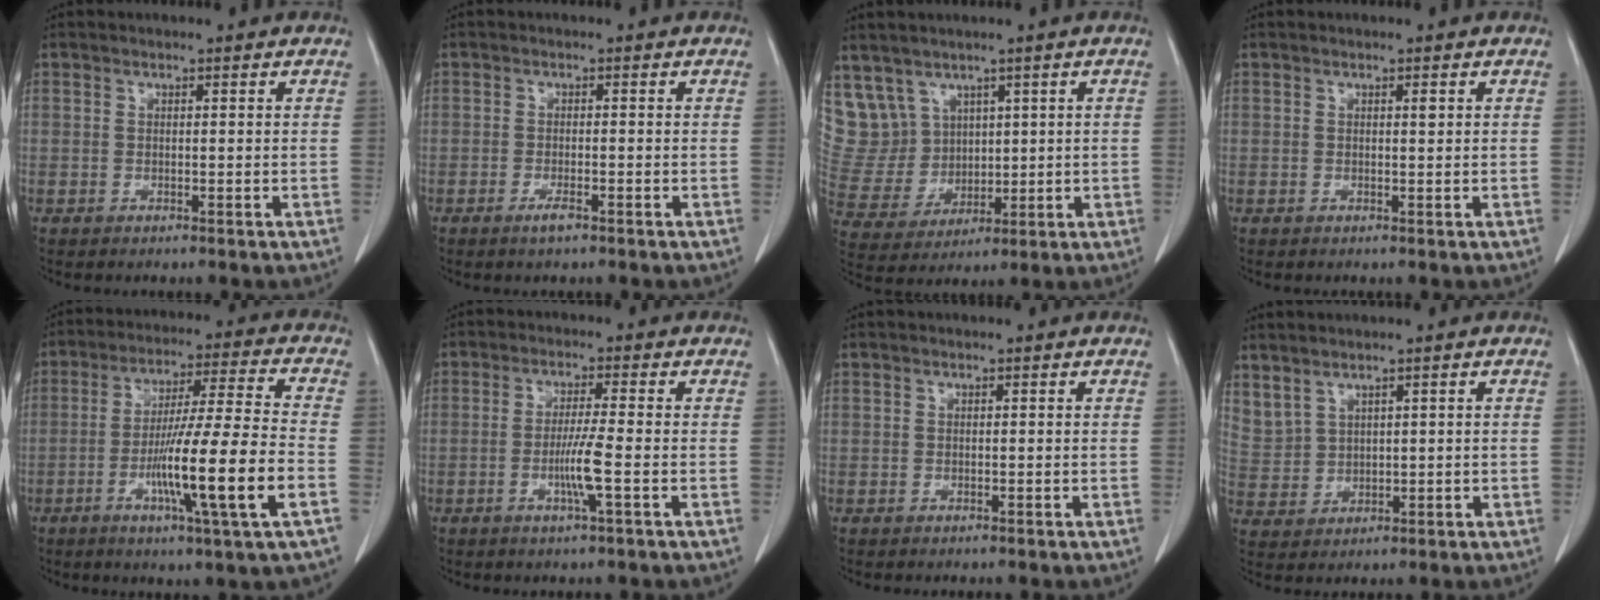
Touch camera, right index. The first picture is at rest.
{"total": 1.7, "force": [-1.1, 0.3, 1.3], "torque": [-0.026, -0.003, -0.018]}
{"total": 11.2, "force": [6.2, 9.3, 1.6], "torque": [-0.058, 0.049, 0.153]}
{"total": 0.7, "force": [0.3, 0.1, 0.6], "torque": [-0.011, -0.001, 0.003]}
{"total": 15.4, "force": [-4.8, -1.0, 14.6], "torque": [-0.260, -0.013, -0.087]}
{"total": 5.0, "force": [-1.4, -0.6, 4.8], "torque": [-0.091, -0.010, -0.030]}
{"total": 0.0}
{"total": 5.9, "force": [4.0, 3.7, 2.3], "torque": [-0.069, 0.007, 0.104]}